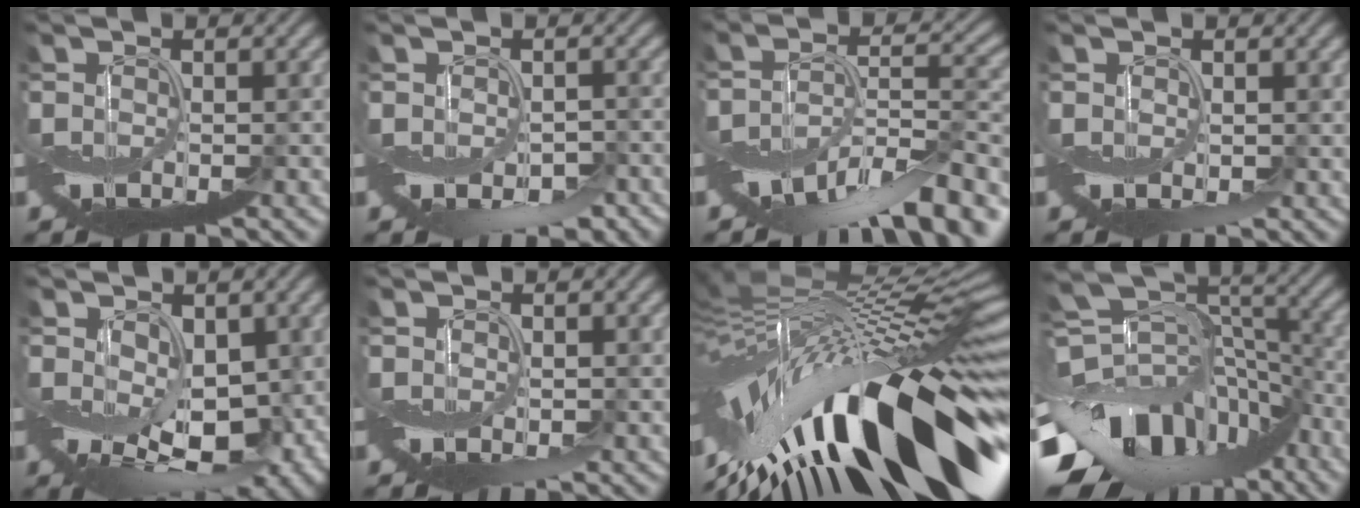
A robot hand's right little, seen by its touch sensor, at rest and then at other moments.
{"total": 4.1, "force": [-2.3, 2.5, 2.3], "torque": [-0.022, -0.002, -0.025]}
{"total": 11.2, "force": [-7.0, 4.0, 7.8], "torque": [-0.134, -0.002, -0.110]}
{"total": 1.2, "force": [0.4, 1.0, 0.6], "torque": [-0.005, -0.002, 0.008]}
{"total": 8.1, "force": [0.2, 5.4, 6.0], "torque": [-0.107, -0.027, 0.023]}
{"total": 0.9, "force": [0.3, 0.7, 0.5], "torque": [-0.007, -0.005, 0.006]}
{"total": 17.6, "force": [-3.2, 7.3, 15.8], "torque": [-0.255, -0.014, -0.049]}
{"total": 13.1, "force": [-6.4, 9.1, 6.9], "torque": [-0.135, 0.008, -0.096]}